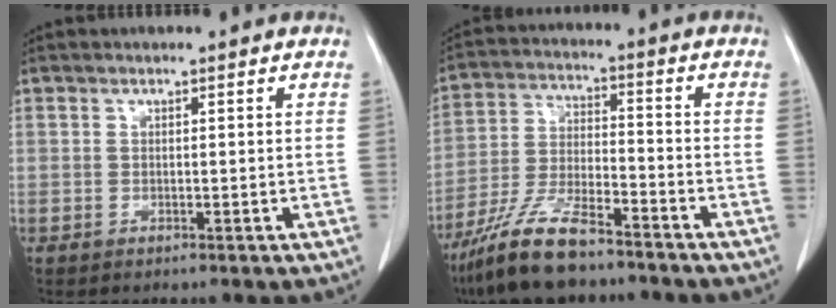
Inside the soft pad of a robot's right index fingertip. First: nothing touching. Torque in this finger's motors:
{"motor_torque": [0.57, -0.53, 0.44, 0.17]}